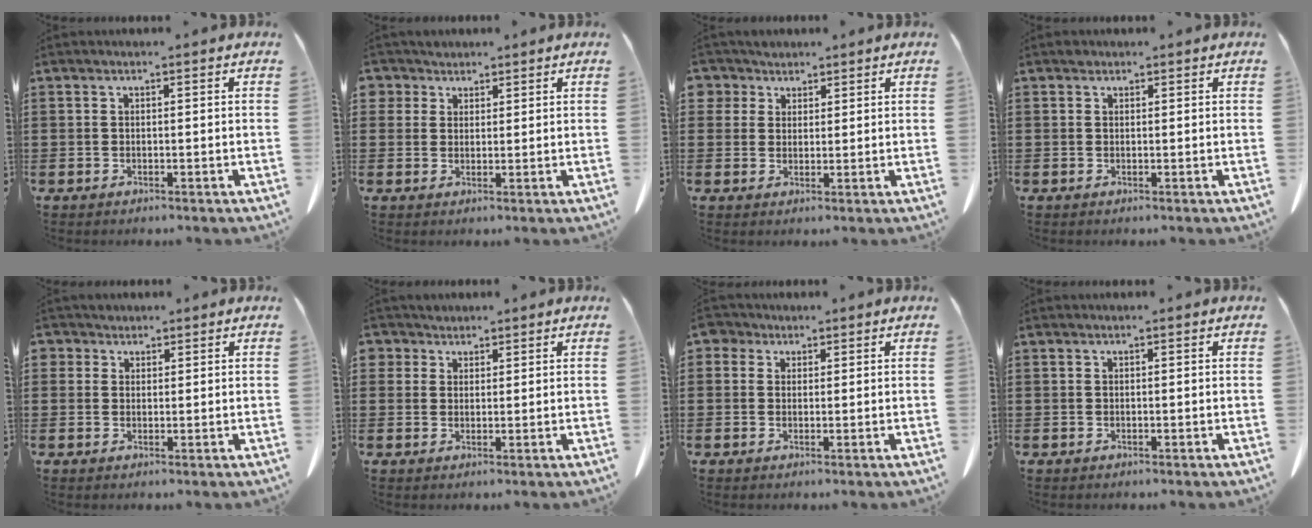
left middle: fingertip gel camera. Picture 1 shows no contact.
{"total": 2.9, "force": [2.0, 2.1, 0.2], "torque": [-0.008, 0.007, 0.036]}
{"total": 3.5, "force": [2.3, 2.6, 0.2], "torque": [-0.013, 0.006, 0.041]}
{"total": 0.6, "force": [0.3, 0.5, 0.1], "torque": [-0.003, 0.003, 0.006]}
{"total": 2.0, "force": [1.4, 1.4, 0.1], "torque": [-0.009, 0.007, 0.026]}
{"total": 2.4, "force": [1.7, 1.7, 0.2], "torque": [-0.014, 0.009, 0.033]}
{"total": 2.0, "force": [0.9, 1.6, 0.7], "torque": [-0.022, 0.009, 0.016]}
{"total": 0.0}